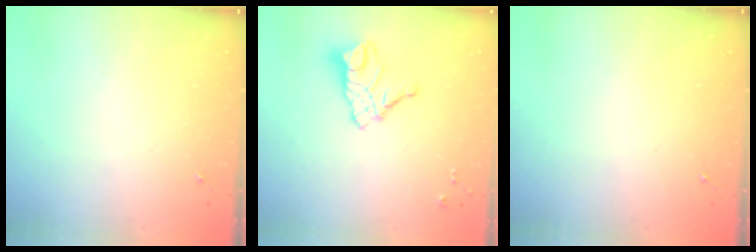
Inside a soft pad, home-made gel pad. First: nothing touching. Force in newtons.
{"total": 13.4, "press": 13.3, "slide": 1.2}
{"total": 0.0}